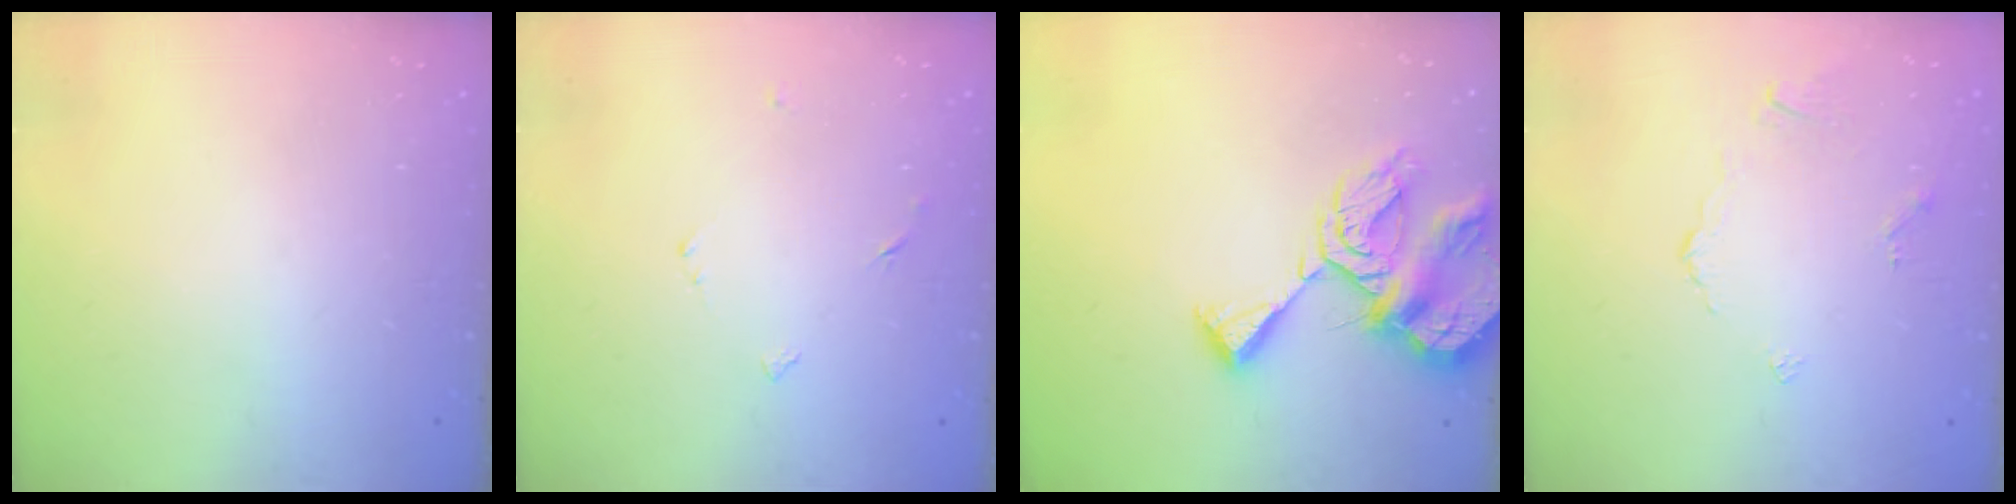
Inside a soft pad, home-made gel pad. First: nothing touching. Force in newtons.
{"total": 3.2, "press": 3.1, "slide": 0.4}
{"total": 11.2, "press": 11.2, "slide": 1.3}
{"total": 2.4, "press": 2.4, "slide": 0.5}